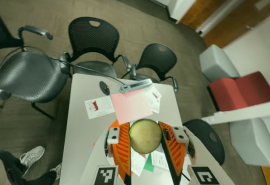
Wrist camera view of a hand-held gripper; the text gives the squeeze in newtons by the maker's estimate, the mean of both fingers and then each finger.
{"total": 13.3, "left": 13.6, "right": 13.1}